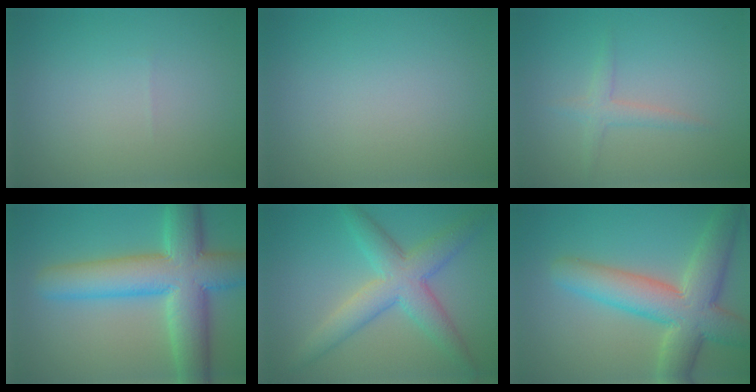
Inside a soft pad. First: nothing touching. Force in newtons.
{"total": 0.0}
{"total": 1.7, "press": 1.7, "slide": 0.1}
{"total": 10.0, "press": 10.0, "slide": 0.5}
{"total": 5.7, "press": 5.7, "slide": 0.2}
{"total": 8.2, "press": 8.2, "slide": 0.5}